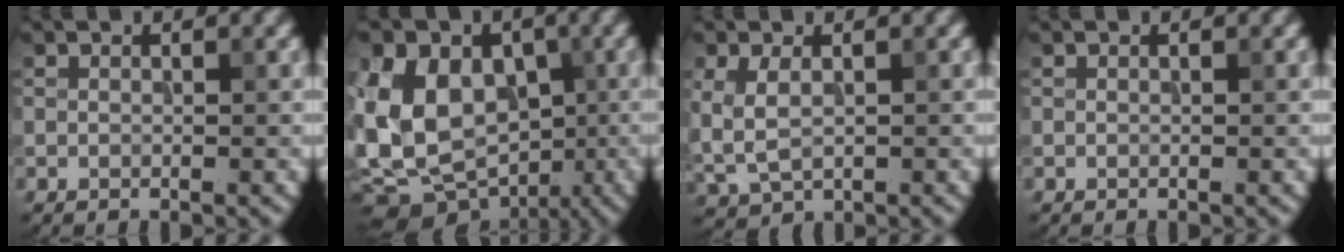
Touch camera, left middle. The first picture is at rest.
{"total": 13.2, "force": [-0.7, 10.3, 8.1], "torque": [-0.160, -0.003, -0.009]}
{"total": 3.6, "force": [0.3, 2.4, 2.7], "torque": [-0.066, -0.005, 0.012]}
{"total": 0.0}